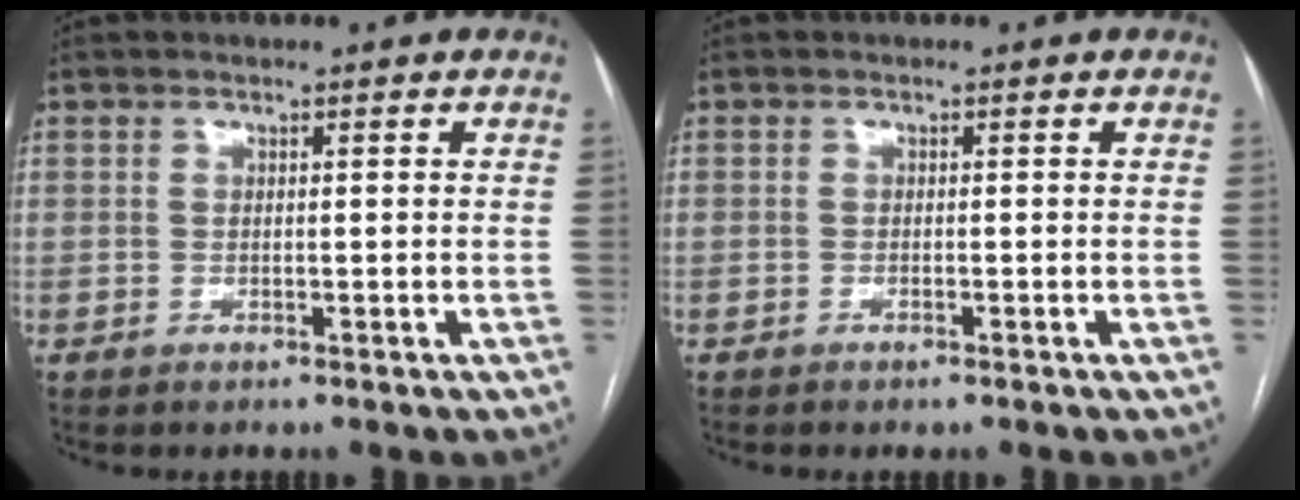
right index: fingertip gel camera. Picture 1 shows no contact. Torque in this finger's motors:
{"motor_torque": [0.15, 0.01, 0.04, 0.00]}